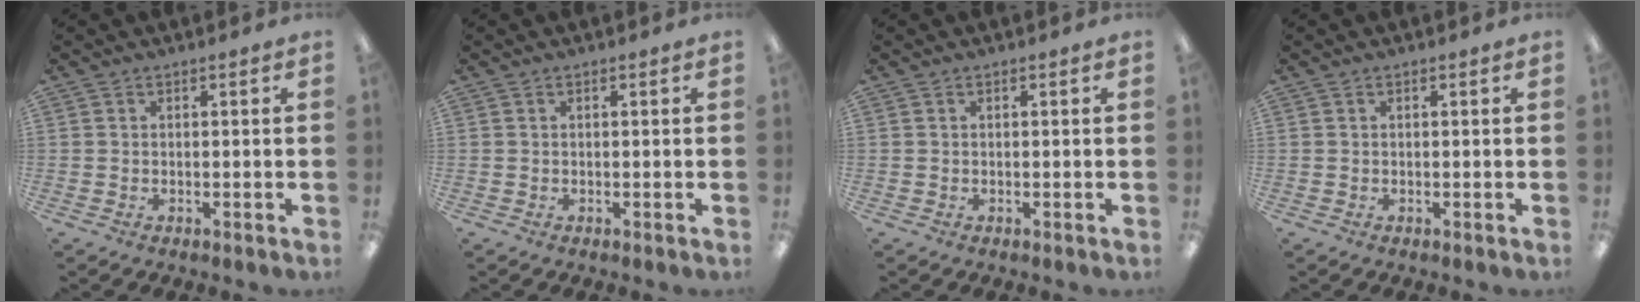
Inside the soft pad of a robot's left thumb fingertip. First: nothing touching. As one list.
[{"total": 0.0}, {"total": 0.0}, {"total": 0.0}]